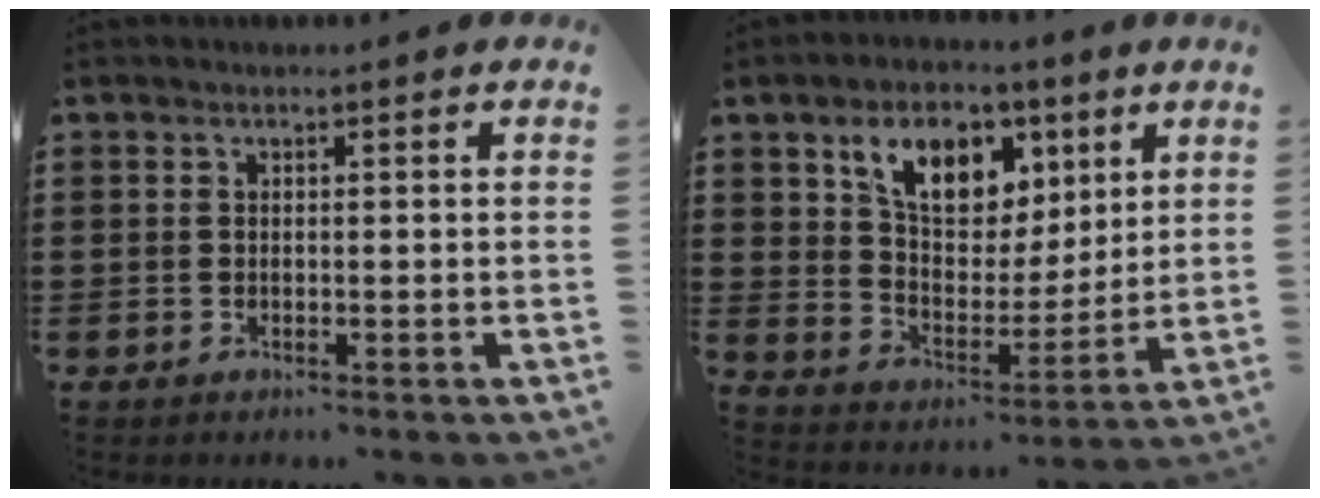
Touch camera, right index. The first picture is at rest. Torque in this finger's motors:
{"motor_torque": [1.57, 0.57, 0.44, 0.14]}